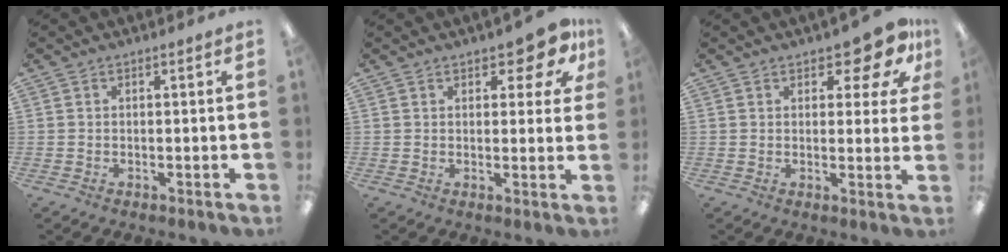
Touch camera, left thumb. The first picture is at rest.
{"total": 6.8, "force": [4.3, 2.9, 4.4], "torque": [-0.051, -0.018, 0.071]}
{"total": 8.6, "force": [5.7, 3.4, 5.5], "torque": [-0.061, -0.031, 0.095]}